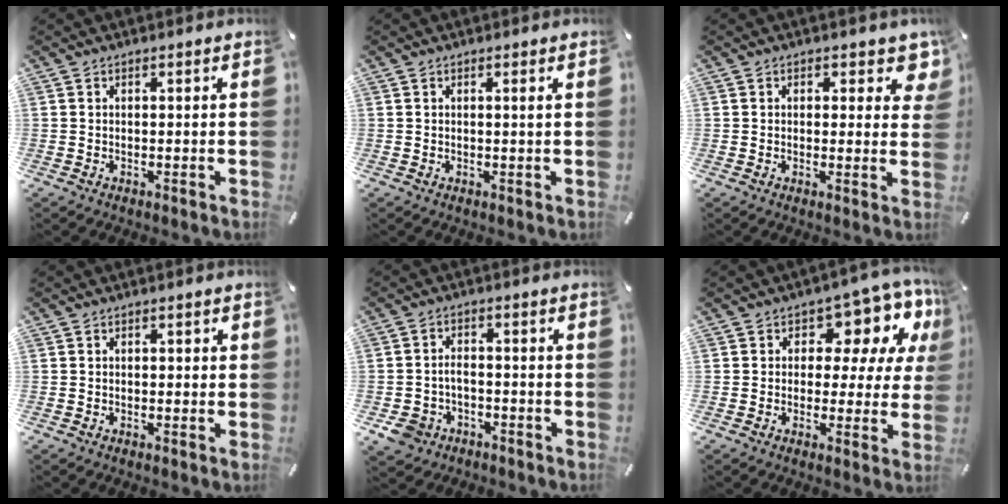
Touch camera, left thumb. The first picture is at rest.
{"total": 0.8, "force": [0.2, -0.1, 0.7], "torque": [-0.013, -0.001, 0.002]}
{"total": 4.8, "force": [2.7, 2.7, 2.9], "torque": [-0.016, -0.015, 0.039]}
{"total": 1.0, "force": [-0.2, 0.6, 0.8], "torque": [-0.015, 0.004, -0.005]}
{"total": 5.6, "force": [-2.7, 4.2, 2.4], "torque": [-0.059, 0.013, -0.053]}
{"total": 10.8, "force": [4.9, 6.7, 6.9], "torque": [-0.084, -0.041, 0.084]}